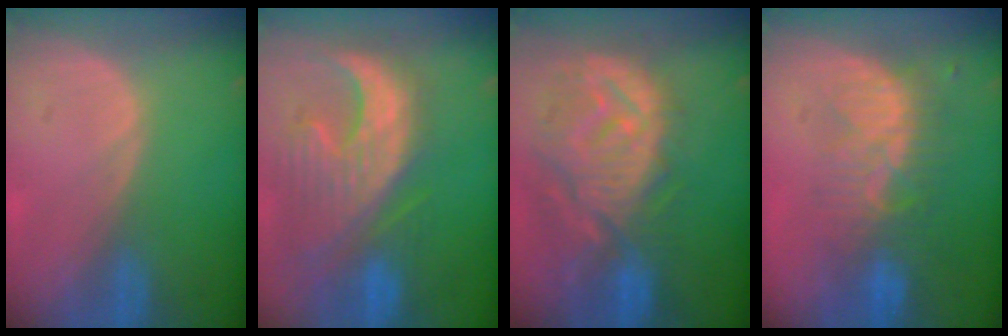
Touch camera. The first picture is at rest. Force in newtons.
{"total": 12.8, "press": 11.1, "slide": 6.2}
{"total": 12.4, "press": 11.1, "slide": 5.6}
{"total": 8.1, "press": 7.5, "slide": 3.1}